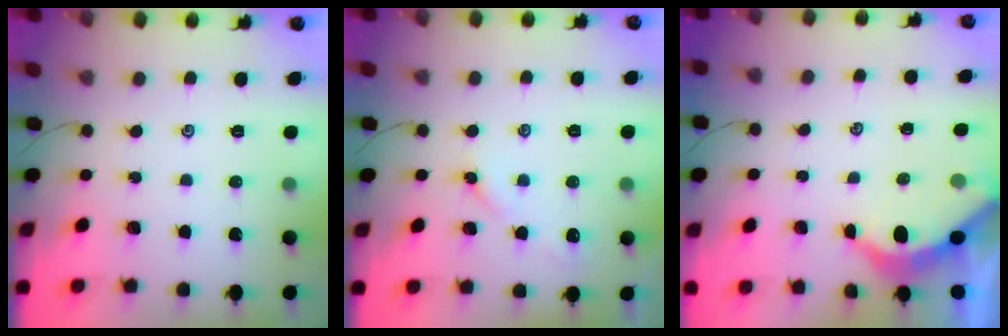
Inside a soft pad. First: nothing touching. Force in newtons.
{"total": 2.2, "press": 2.1, "slide": 0.6}
{"total": 3.8, "press": 3.8, "slide": 0.4}